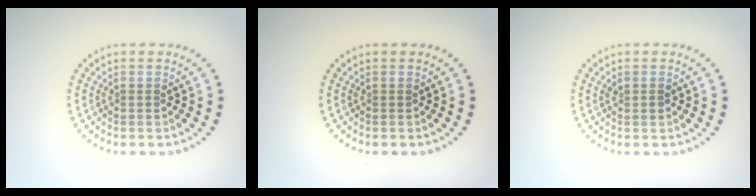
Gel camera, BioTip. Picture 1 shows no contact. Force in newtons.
{"total": 0.0}
{"total": 0.7, "press": 0.7, "slide": 0.2}